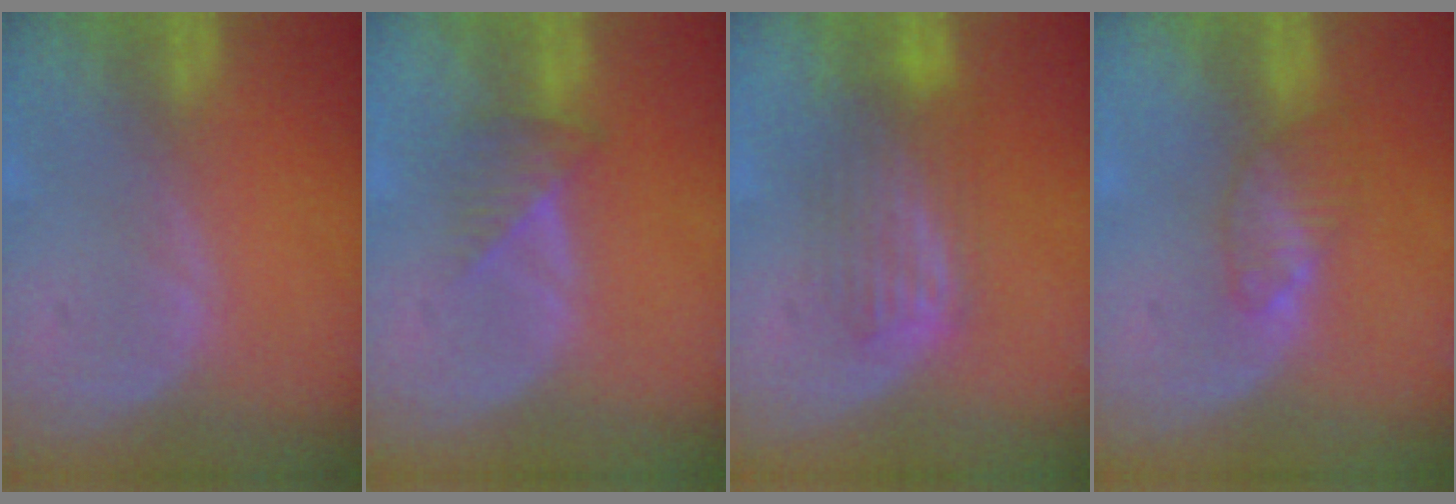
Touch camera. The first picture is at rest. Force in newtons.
{"total": 3.3, "press": 2.9, "slide": 1.5}
{"total": 5.4, "press": 5.4, "slide": 0.4}
{"total": 3.4, "press": 3.2, "slide": 0.9}